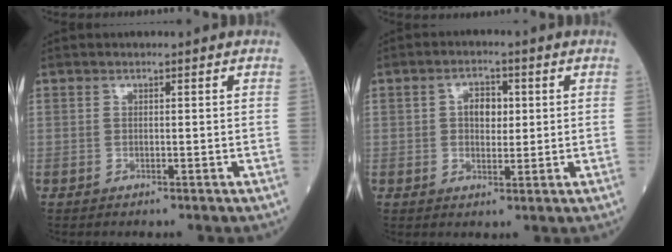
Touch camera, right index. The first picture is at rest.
{"total": 4.4, "force": [0.8, 3.0, 3.2], "torque": [-0.047, 0.013, 0.014]}